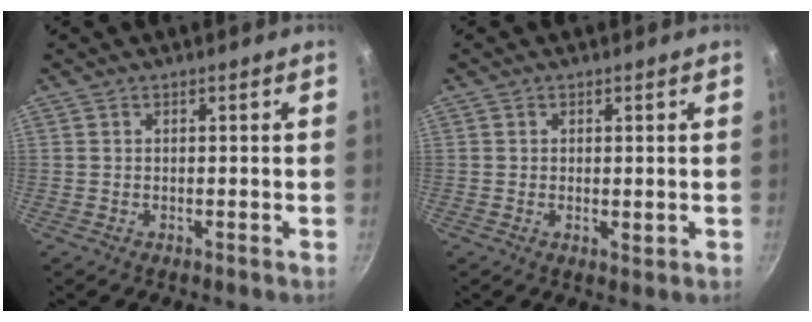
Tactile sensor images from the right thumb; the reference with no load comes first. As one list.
[{"total": 1.4, "force": [0.1, 0.8, 1.2], "torque": [-0.019, -0.004, 0.001]}]